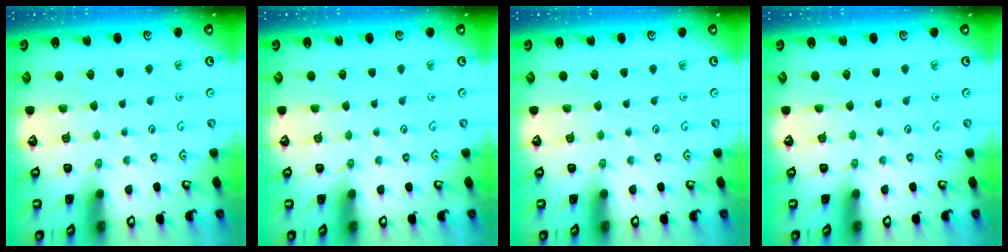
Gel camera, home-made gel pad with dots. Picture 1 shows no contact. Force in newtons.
{"total": 0.0}
{"total": 0.0}
{"total": 0.0}